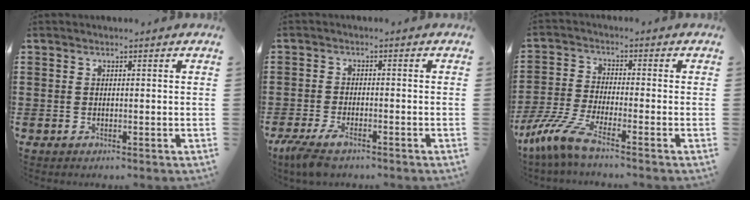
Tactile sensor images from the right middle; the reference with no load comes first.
{"total": 3.7, "force": [-2.8, 0.7, 2.3], "torque": [-0.067, -0.012, -0.062]}
{"total": 6.9, "force": [-5.3, 0.3, 4.3], "torque": [-0.119, -0.026, -0.110]}